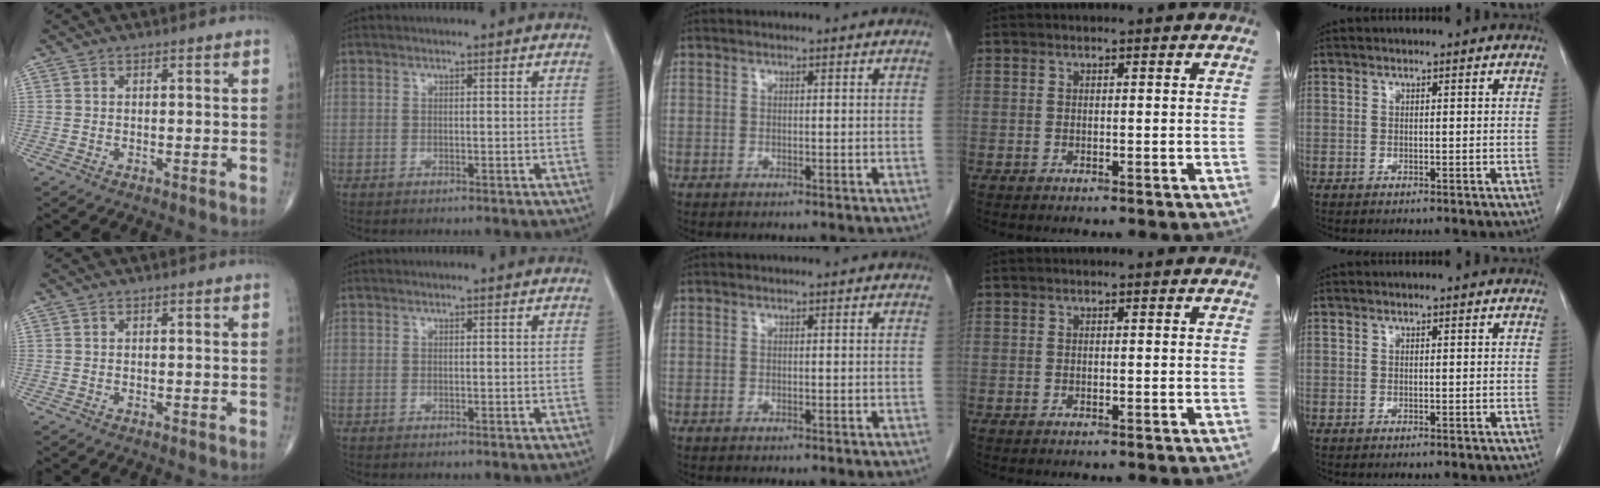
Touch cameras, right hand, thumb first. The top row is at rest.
{}